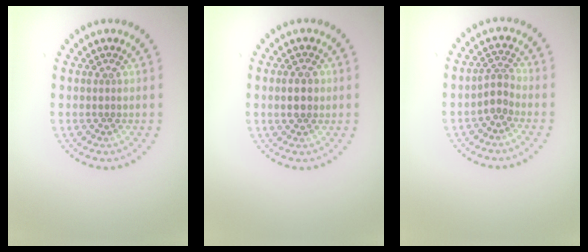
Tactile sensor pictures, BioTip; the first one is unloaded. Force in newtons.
{"total": 2.5, "press": 2.5, "slide": 0.0}
{"total": 1.9, "press": 1.3, "slide": 1.3}